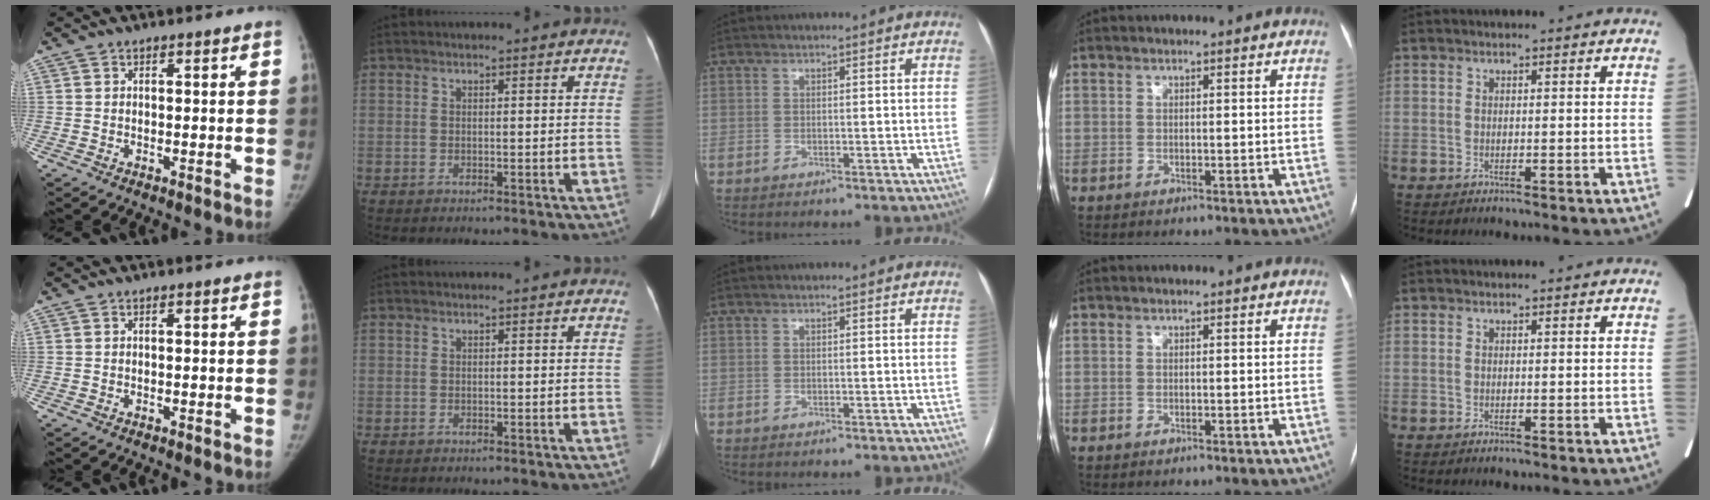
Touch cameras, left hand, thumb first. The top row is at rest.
{}